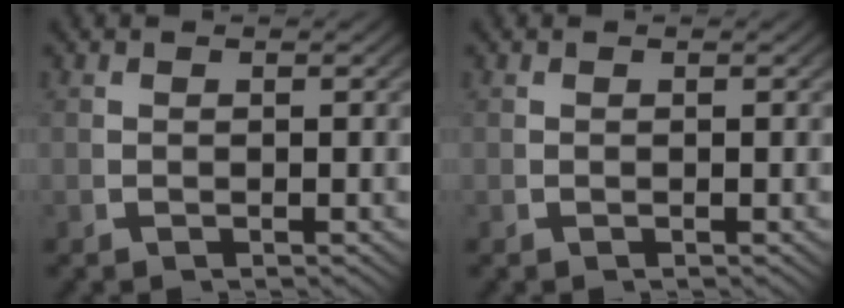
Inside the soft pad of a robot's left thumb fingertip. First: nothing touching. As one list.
[{"total": 0.0}]